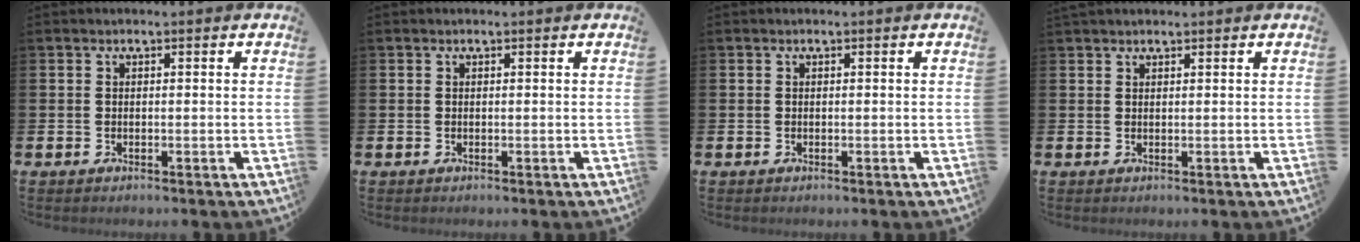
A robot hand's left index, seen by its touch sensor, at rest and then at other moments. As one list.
[{"total": 0.0}, {"total": 0.0}, {"total": 1.2, "force": [1.1, 0.2, 0.3], "torque": [0.003, -0.002, 0.019]}]